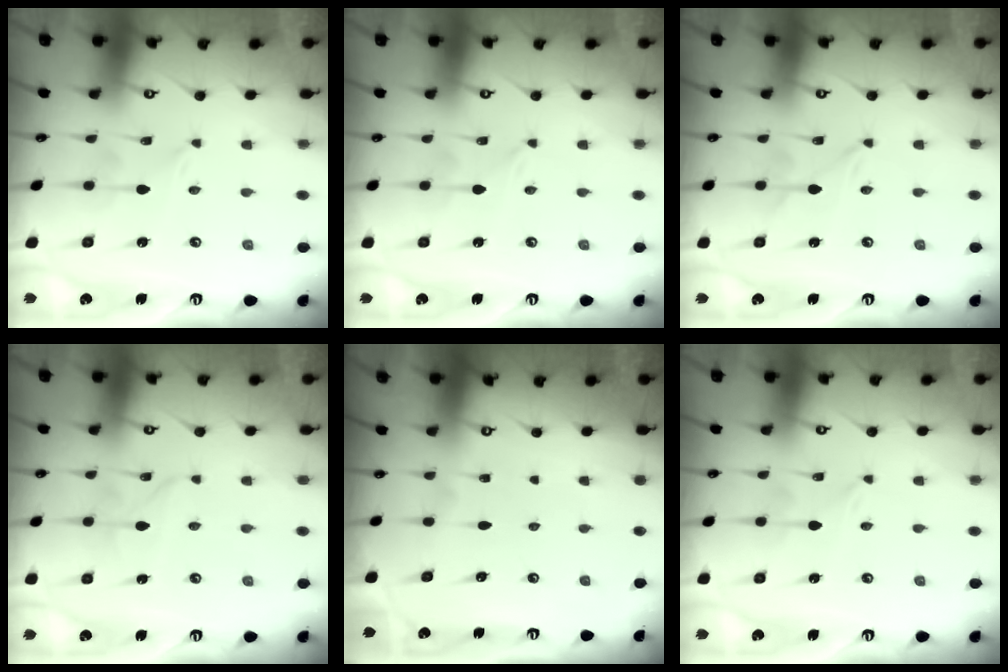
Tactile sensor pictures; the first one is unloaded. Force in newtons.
{"total": 0.0}
{"total": 1.1, "press": 1.1, "slide": 0.1}
{"total": 2.1, "press": 2.1, "slide": 0.1}
{"total": 0.0}
{"total": 0.0}